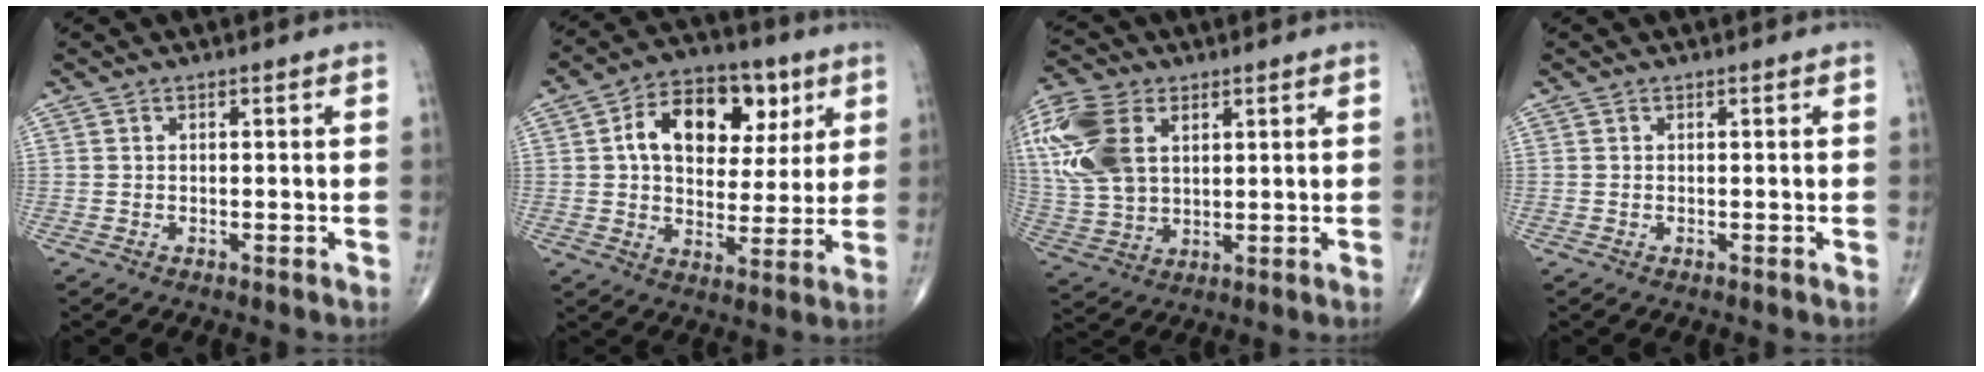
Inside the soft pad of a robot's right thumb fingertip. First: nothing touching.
{"total": 16.7, "force": [5.2, 10.9, 11.5], "torque": [-0.143, 0.004, 0.082]}
{"total": 17.0, "force": [5.2, 11.0, 11.8], "torque": [-0.269, -0.005, 0.103]}
{"total": 0.0}